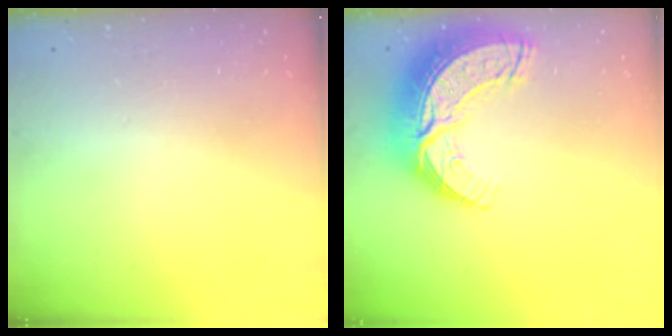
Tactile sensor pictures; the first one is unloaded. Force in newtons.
{"total": 17.3, "press": 17.2, "slide": 1.2}